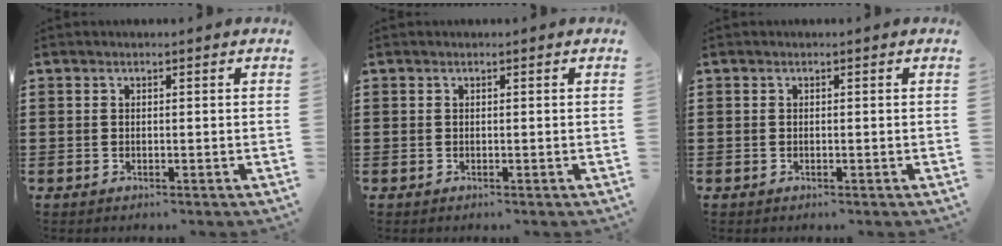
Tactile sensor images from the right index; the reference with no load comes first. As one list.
[{"total": 0.0}, {"total": 0.0}]